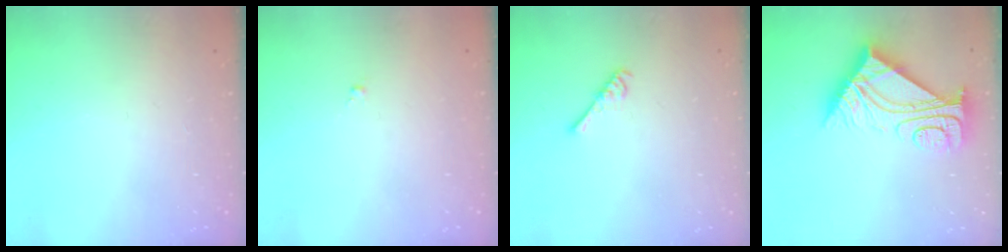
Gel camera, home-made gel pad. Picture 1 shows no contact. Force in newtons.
{"total": 0.0}
{"total": 3.8, "press": 3.7, "slide": 0.6}
{"total": 11.2, "press": 11.2, "slide": 1.0}